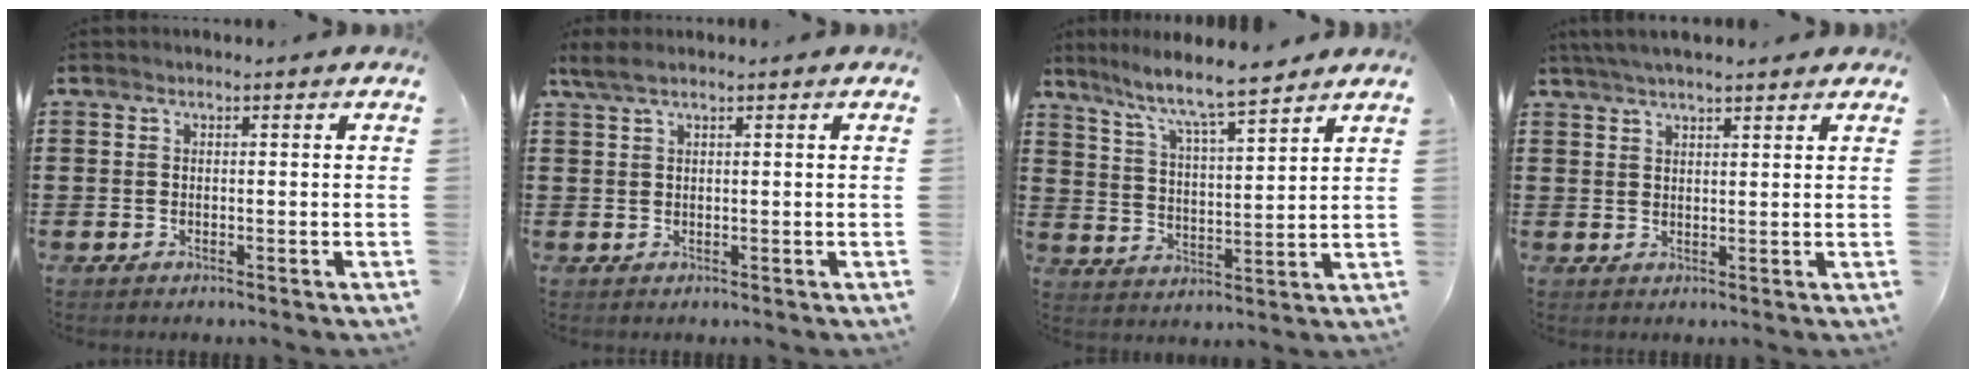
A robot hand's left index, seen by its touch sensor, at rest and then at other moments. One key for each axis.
{"total": 2.0, "fx": 1.2, "fy": 0.4, "fz": 1.5, "tx": -0.031, "ty": 0.002, "tz": 0.022}
{"total": 6.9, "fx": 6.2, "fy": 0.0, "fz": 3.0, "tx": -0.085, "ty": -0.041, "tz": 0.102}
{"total": 3.8, "fx": 3.2, "fy": 0.4, "fz": 1.9, "tx": -0.045, "ty": 0.003, "tz": 0.060}